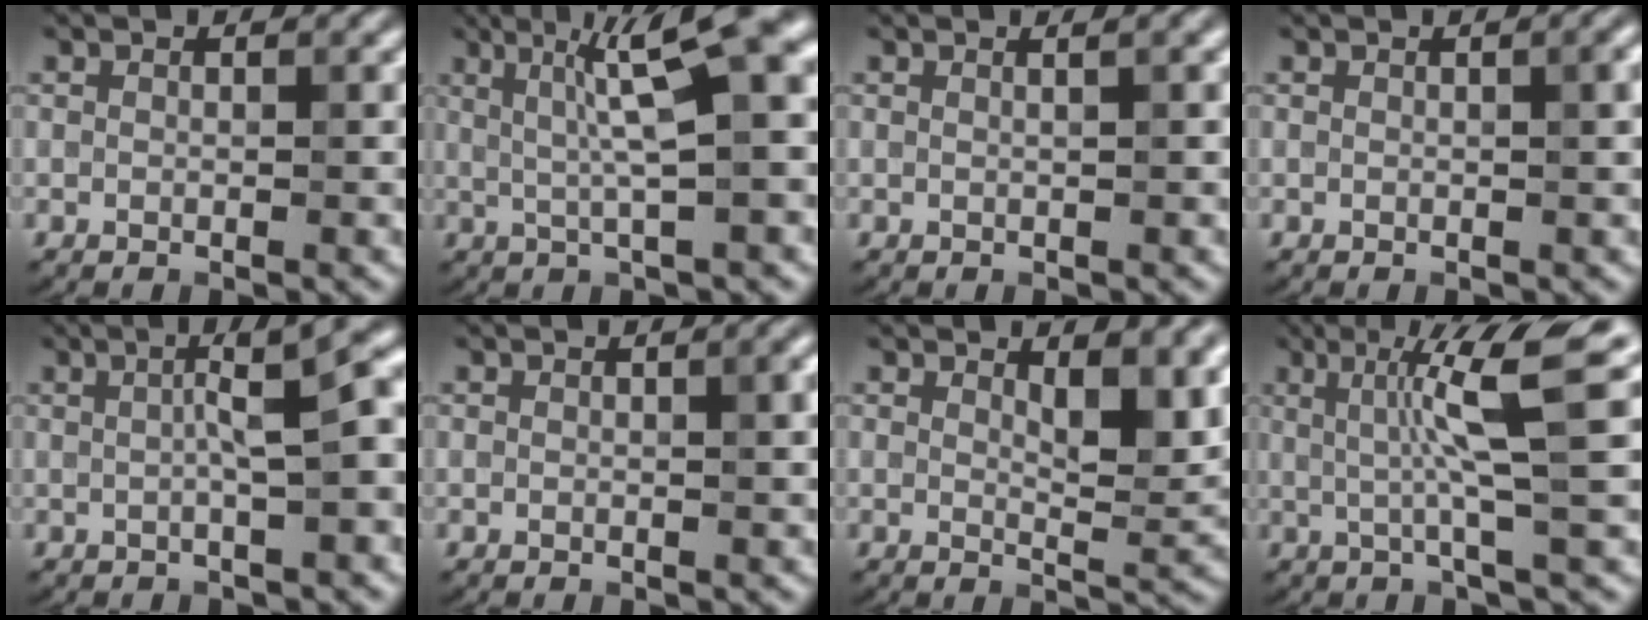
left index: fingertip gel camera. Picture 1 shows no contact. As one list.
[{"total": 8.4, "force": [2.1, 1.5, 8.0], "torque": [-0.109, 0.018, 0.028]}, {"total": 1.5, "force": [0.6, 0.6, 1.2], "torque": [-0.008, 0.001, -0.005]}, {"total": 1.7, "force": [0.3, 0.5, 1.6], "torque": [-0.017, 0.006, 0.002]}, {"total": 5.3, "force": [0.7, 1.0, 5.1], "torque": [-0.066, 0.019, 0.003]}, {"total": 2.0, "force": [0.4, 0.5, 1.8], "torque": [-0.019, 0.006, 0.004]}, {"total": 5.2, "force": [2.4, 1.8, 4.2], "torque": [-0.058, -0.005, 0.040]}, {"total": 7.1, "force": [1.5, 0.8, 6.9], "torque": [-0.112, 0.014, 0.020]}]